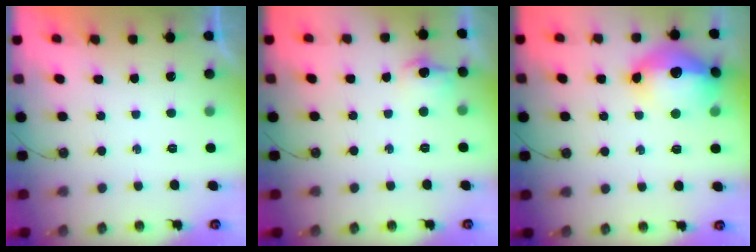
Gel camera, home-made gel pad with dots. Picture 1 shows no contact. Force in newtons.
{"total": 8.2, "press": 8.2, "slide": 0.8}
{"total": 16.4, "press": 16.3, "slide": 1.6}